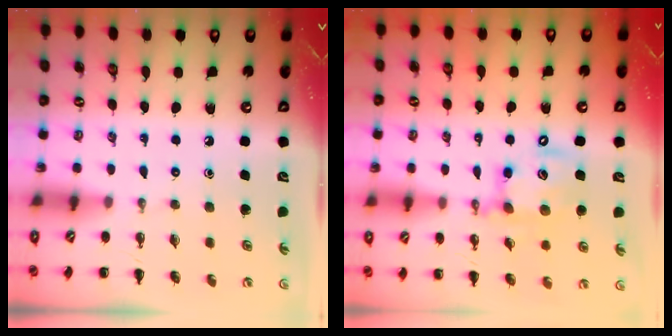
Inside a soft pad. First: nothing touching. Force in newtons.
{"total": 12.8, "press": 12.5, "slide": 2.8}